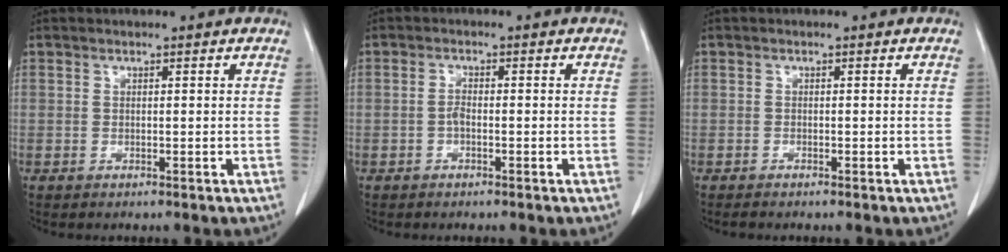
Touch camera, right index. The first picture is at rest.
{"total": 1.6, "force": [-0.3, 0.5, 1.5], "torque": [-0.024, 0.003, -0.008]}
{"total": 0.6, "force": [-0.3, 0.0, 0.5], "torque": [-0.008, -0.001, -0.008]}